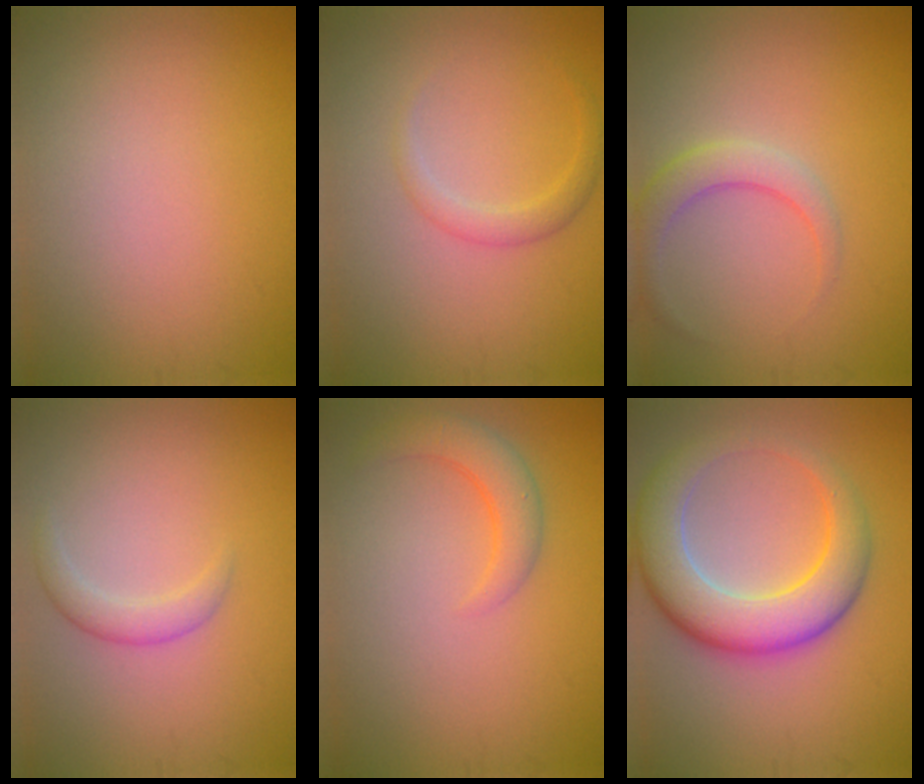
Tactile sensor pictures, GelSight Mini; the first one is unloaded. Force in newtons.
{"total": 1.8, "press": 1.8, "slide": 0.1}
{"total": 2.9, "press": 2.9, "slide": 0.1}
{"total": 2.5, "press": 2.5, "slide": 0.1}
{"total": 2.8, "press": 2.8, "slide": 0.4}
{"total": 7.8, "press": 7.8, "slide": 0.3}